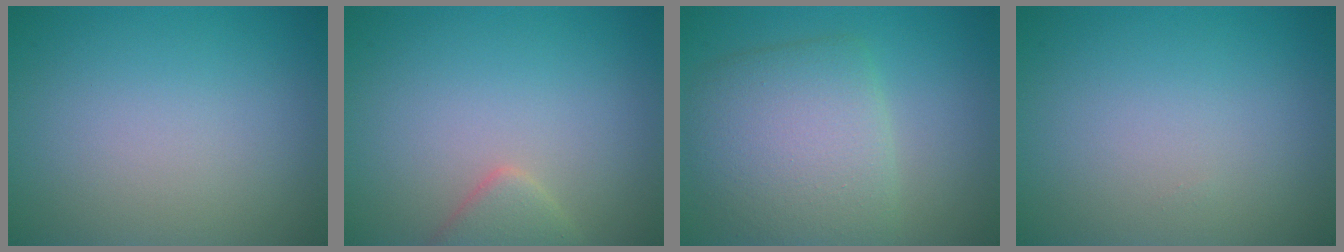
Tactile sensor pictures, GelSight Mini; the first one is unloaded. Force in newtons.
{"total": 2.1, "press": 2.1, "slide": 0.2}
{"total": 6.4, "press": 6.4, "slide": 0.2}
{"total": 0.0}